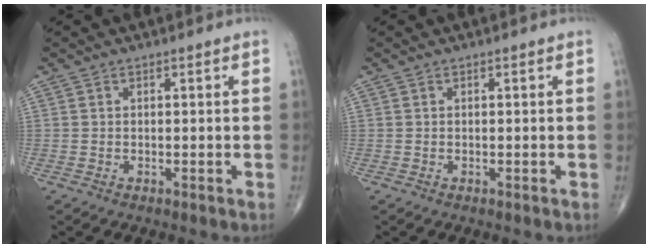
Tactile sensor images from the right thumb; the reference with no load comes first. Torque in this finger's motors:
{"motor_torque": [0.00, 0.00, -0.03, 0.00, -0.01]}